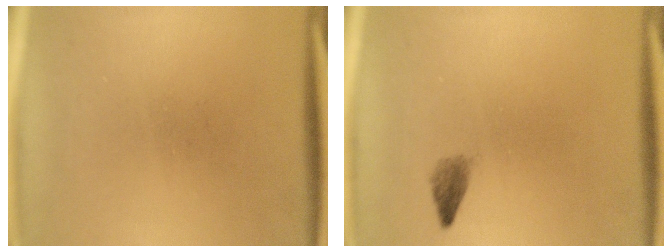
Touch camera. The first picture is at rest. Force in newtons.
{"total": 1.4}